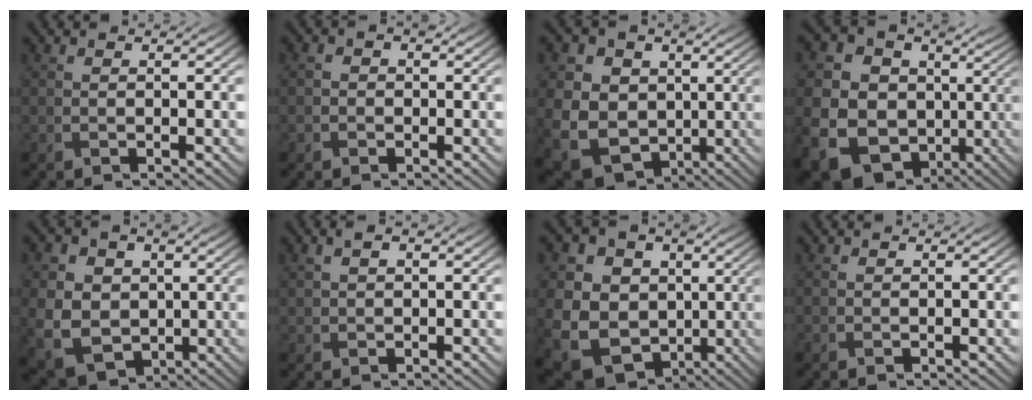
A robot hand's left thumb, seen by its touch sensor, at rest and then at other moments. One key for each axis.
{"total": 1.5, "fx": -0.5, "fy": 1.3, "fz": 0.5, "tx": -0.008, "ty": -0.002, "tz": -0.011}
{"total": 15.1, "fx": 1.8, "fy": 12.7, "fz": 8.0, "tx": -0.224, "ty": 0.001, "tz": 0.028}
{"total": 19.4, "fx": 0.3, "fy": 17.1, "fz": 9.0, "tx": -0.246, "ty": -0.015, "tz": 0.021}
{"total": 10.0, "fx": 0.2, "fy": 8.2, "fz": 5.6, "tx": -0.161, "ty": -0.012, "tz": 0.000}
{"total": 2.2, "fx": 1.0, "fy": 1.1, "fz": 1.6, "tx": -0.036, "ty": 0.003, "tz": 0.021}
{"total": 17.6, "fx": 1.6, "fy": 15.2, "fz": 8.7, "tx": -0.243, "ty": 0.010, "tz": 0.035}
{"total": 0.0}